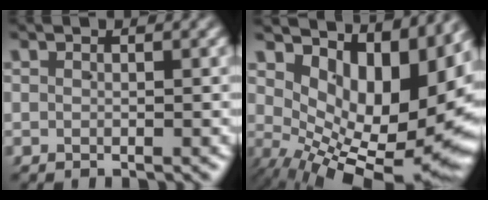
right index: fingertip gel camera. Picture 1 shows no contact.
{"total": 14.1, "force": [-1.4, 7.7, 11.7], "torque": [-0.173, -0.048, 0.011]}